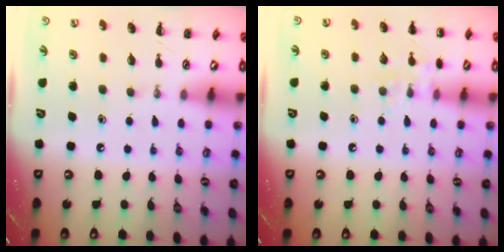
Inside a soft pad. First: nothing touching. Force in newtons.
{"total": 6.9, "press": 6.8, "slide": 1.2}